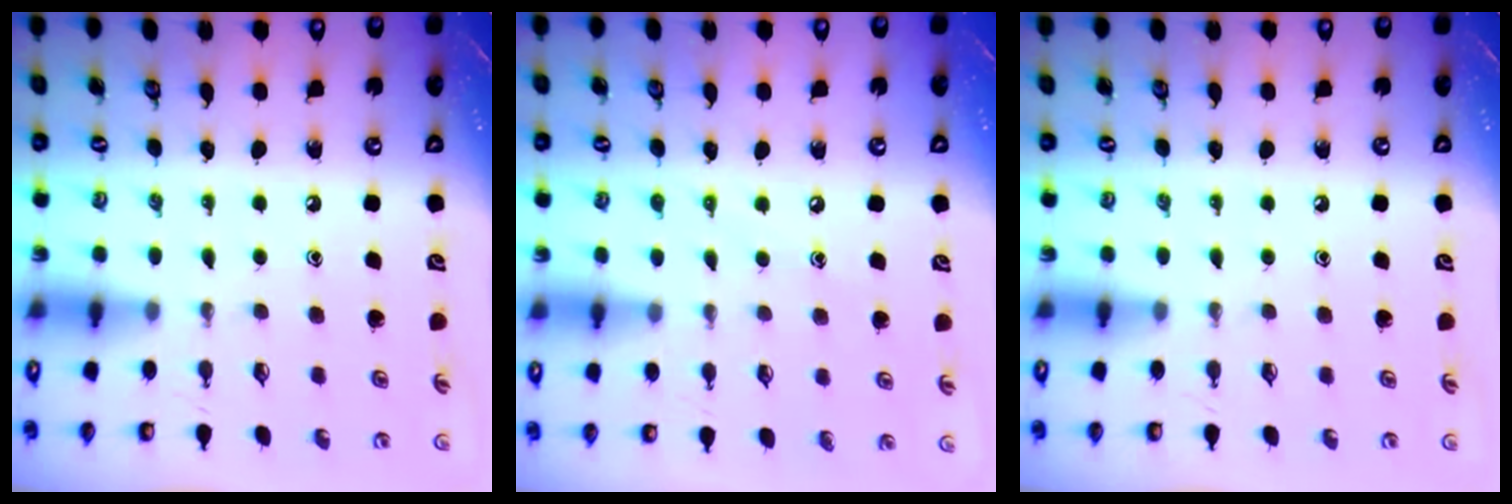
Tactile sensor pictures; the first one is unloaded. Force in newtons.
{"total": 4.9, "press": 4.9, "slide": 0.2}
{"total": 0.0}